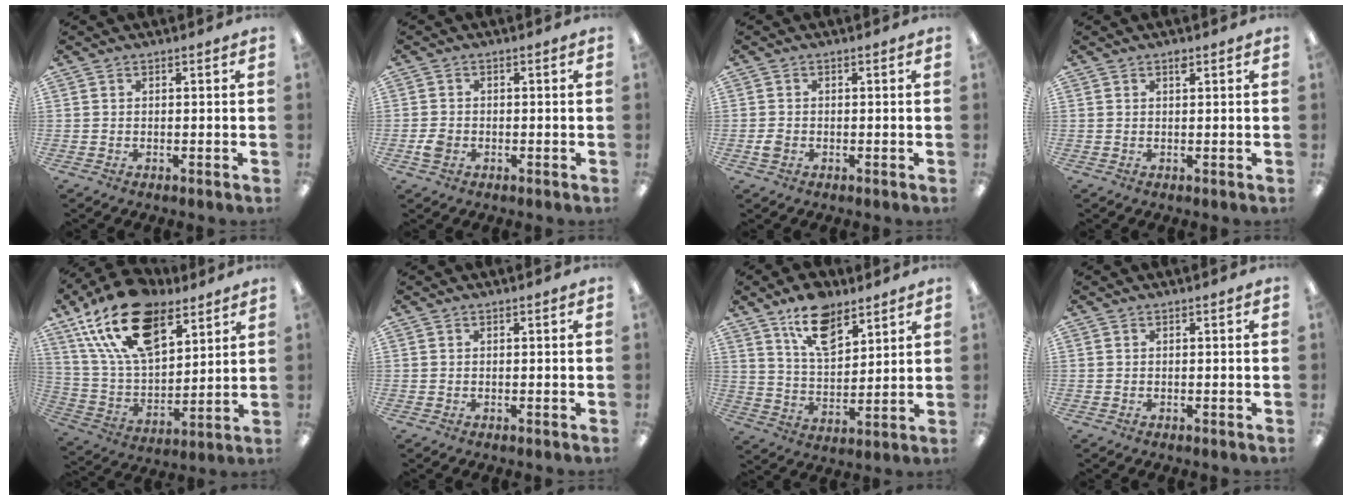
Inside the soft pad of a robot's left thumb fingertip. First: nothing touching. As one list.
[{"total": 2.6, "force": [-0.8, 2.1, 1.4], "torque": [-0.023, 0.005, -0.014]}, {"total": 1.9, "force": [-0.5, 1.5, 1.1], "torque": [-0.018, 0.002, -0.008]}, {"total": 1.2, "force": [0.9, 0.3, 0.8], "torque": [-0.011, -0.003, 0.014]}, {"total": 22.2, "force": [13.1, 11.5, 13.6], "torque": [-0.261, -0.058, 0.235]}, {"total": 0.0}, {"total": 12.7, "force": [8.6, 6.3, 6.9], "torque": [-0.108, -0.037, 0.153]}, {"total": 0.0}]